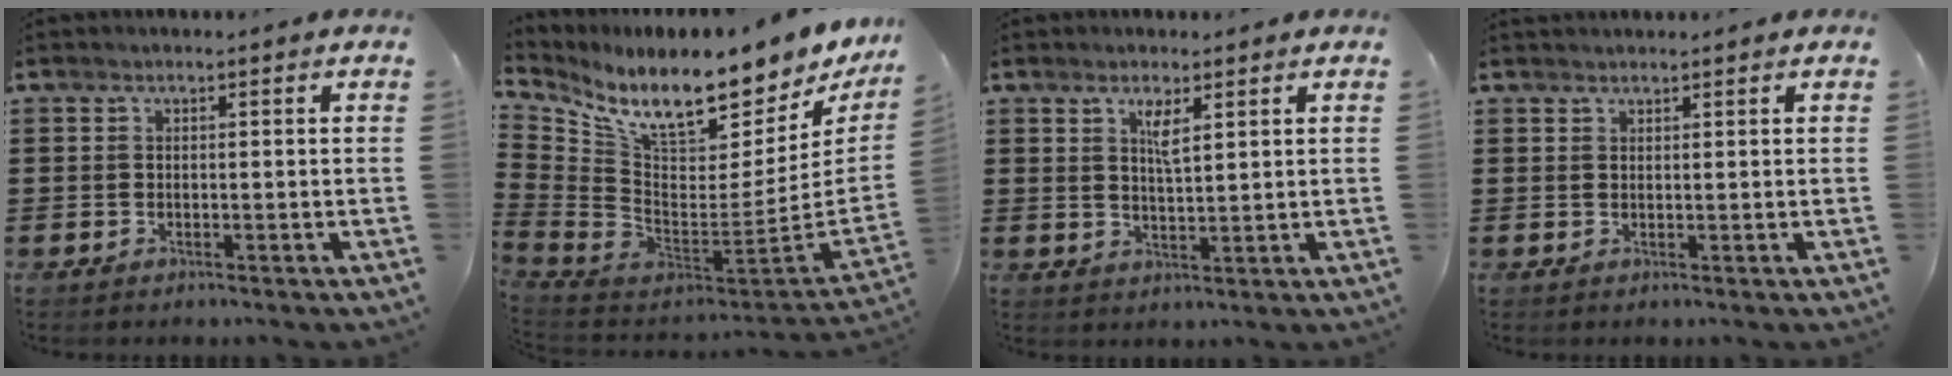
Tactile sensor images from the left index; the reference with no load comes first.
{"total": 11.6, "force": [9.0, 2.5, 6.9], "torque": [-0.156, -0.084, 0.154]}
{"total": 3.3, "force": [1.9, 0.8, 2.5], "torque": [-0.047, 0.000, 0.030]}
{"total": 1.0, "force": [1.0, 0.1, 0.1], "torque": [-0.003, -0.001, 0.020]}